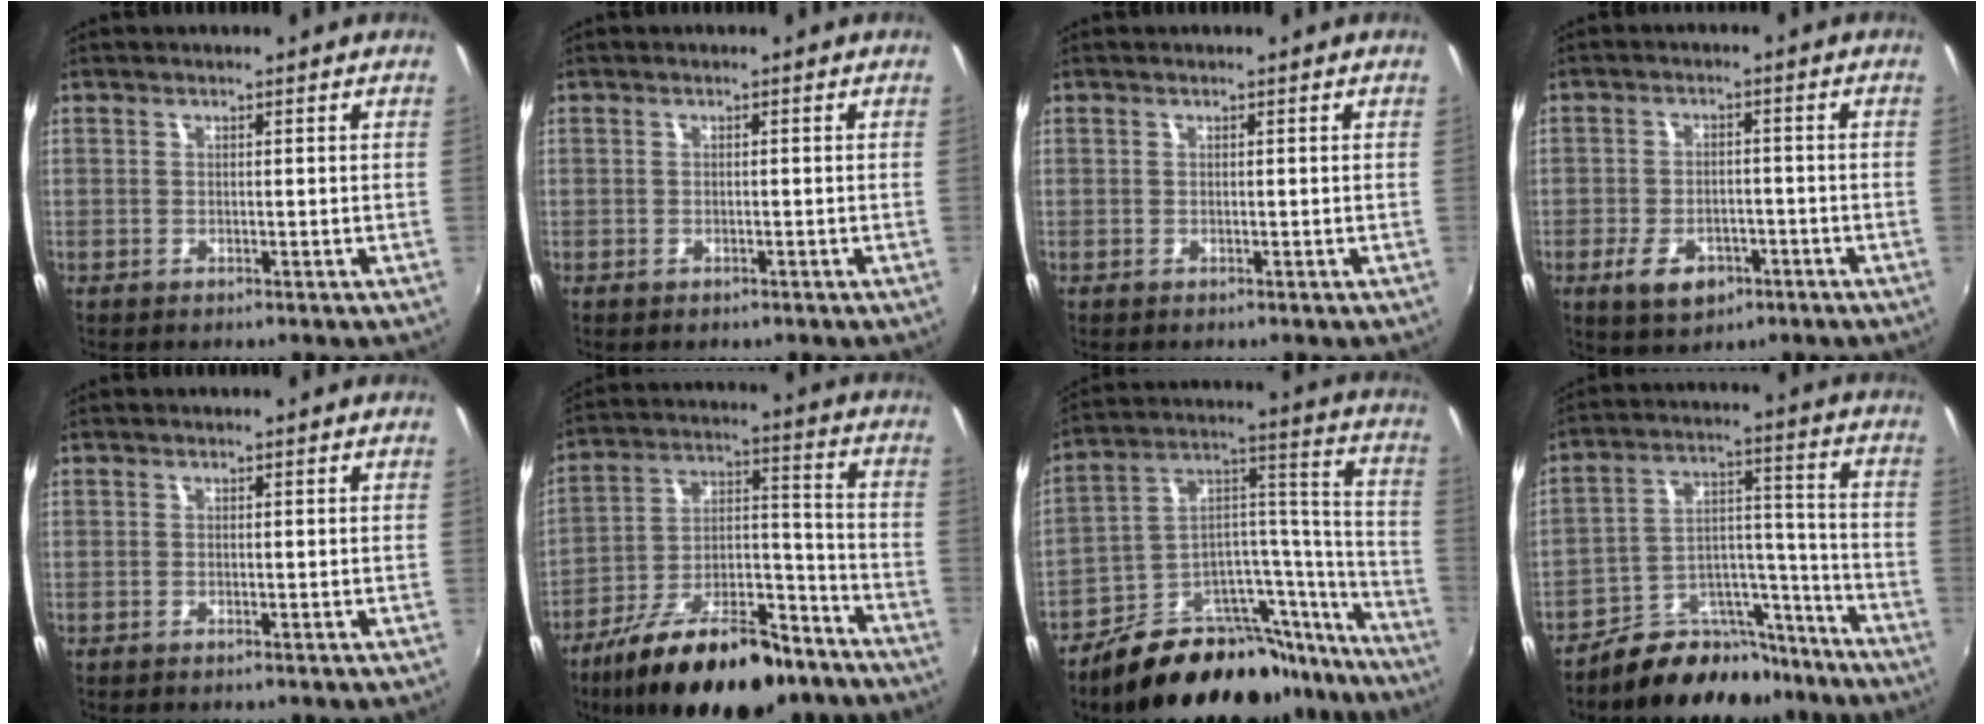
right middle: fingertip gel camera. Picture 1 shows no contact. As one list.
[{"total": 0.8, "force": [-0.5, 0.6, 0.1], "torque": [-0.004, -0.003, -0.008]}, {"total": 0.0}, {"total": 7.6, "force": [-3.9, 4.7, 4.5], "torque": [-0.108, -0.007, -0.061]}, {"total": 0.0}, {"total": 23.2, "force": [-16.0, 8.9, 14.3], "torque": [-0.244, -0.004, -0.244]}, {"total": 25.7, "force": [-20.3, 10.6, 11.6], "torque": [-0.140, 0.067, -0.298]}, {"total": 14.1, "force": [-11.9, 6.4, 4.0], "torque": [-0.058, 0.053, -0.173]}]